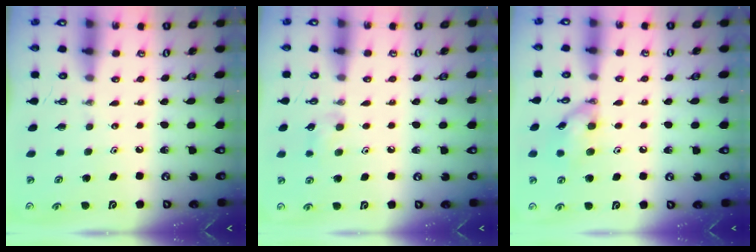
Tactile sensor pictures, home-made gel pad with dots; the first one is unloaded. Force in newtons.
{"total": 7.6, "press": 7.3, "slide": 2.3}
{"total": 10.9, "press": 10.9, "slide": 1.1}